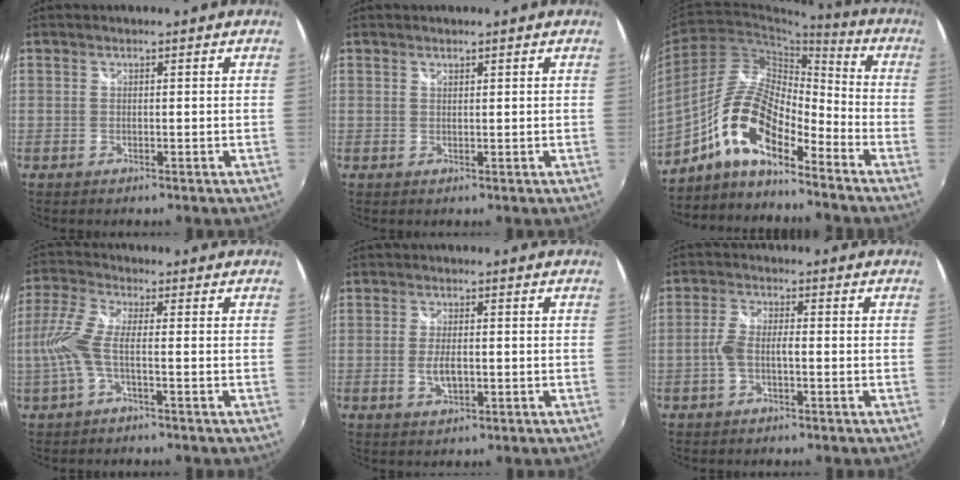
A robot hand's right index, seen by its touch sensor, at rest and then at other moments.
{"total": 0.6, "force": [0.5, 0.2, 0.1], "torque": [0.000, -0.001, 0.010]}
{"total": 13.0, "force": [-8.2, 4.1, 9.2], "torque": [-0.180, 0.011, -0.163]}
{"total": 7.3, "force": [-1.5, 1.5, 7.0], "torque": [-0.168, 0.004, -0.031]}
{"total": 3.7, "force": [-0.7, 1.7, 3.3], "torque": [-0.063, -0.005, -0.011]}
{"total": 4.3, "force": [-1.1, 1.6, 3.8], "torque": [-0.085, 0.008, -0.021]}